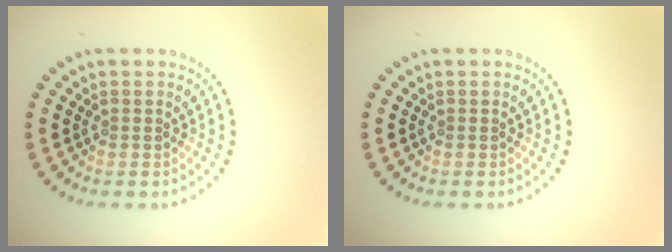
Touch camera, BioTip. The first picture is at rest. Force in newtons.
{"total": 0.0}